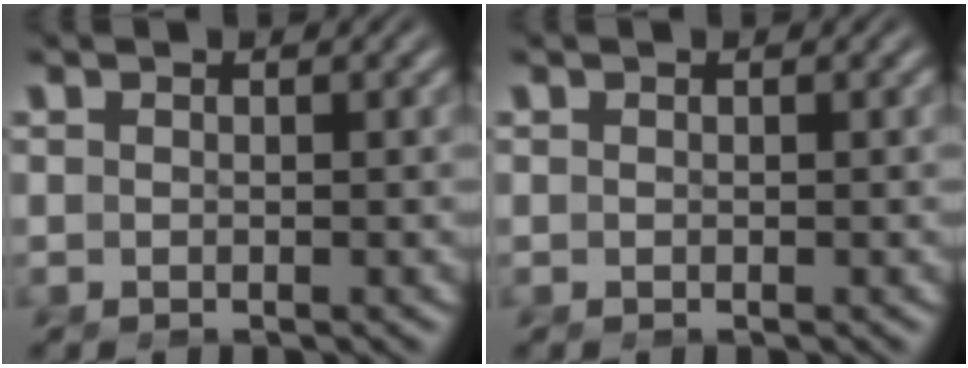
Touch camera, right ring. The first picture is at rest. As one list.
[{"total": 0.0}]